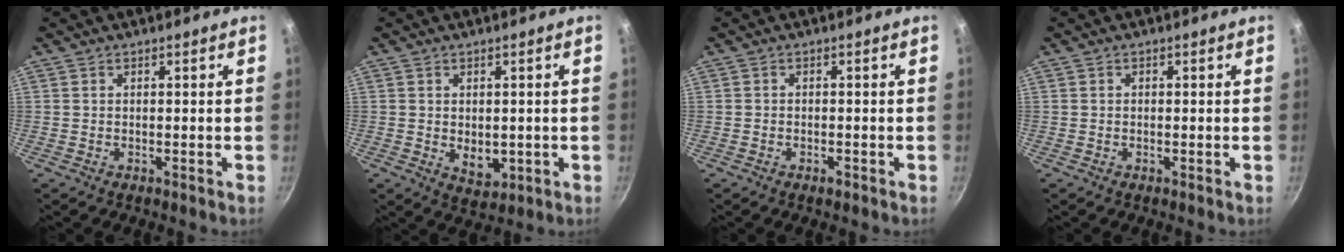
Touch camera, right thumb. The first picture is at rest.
{"total": 5.0, "force": [-0.4, 3.4, 3.6], "torque": [-0.044, -0.010, 0.005]}
{"total": 1.4, "force": [-0.9, 0.7, 0.8], "torque": [-0.016, 0.006, -0.014]}
{"total": 0.0}